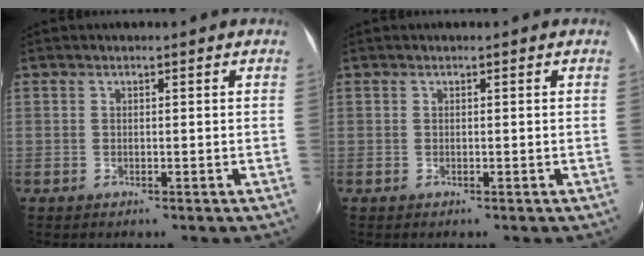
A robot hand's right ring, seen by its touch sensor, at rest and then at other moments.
{"total": 0.0}